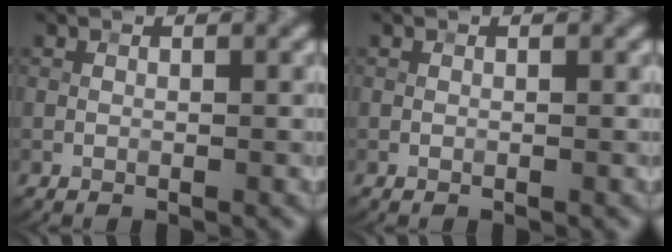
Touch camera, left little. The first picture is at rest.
{"total": 0.0}